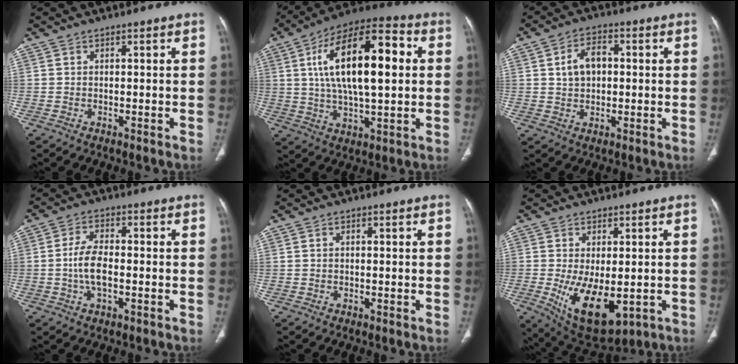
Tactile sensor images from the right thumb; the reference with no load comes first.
{"total": 21.6, "force": [3.8, 8.9, 19.3], "torque": [-0.316, 0.017, 0.057]}
{"total": 6.7, "force": [1.0, 4.6, 4.8], "torque": [-0.071, 0.013, 0.015]}
{"total": 6.1, "force": [-1.2, 2.9, 5.3], "torque": [-0.109, 0.011, -0.024]}
{"total": 0.0}
{"total": 12.5, "force": [-2.7, 6.2, 10.5], "torque": [-0.167, -0.021, -0.021]}